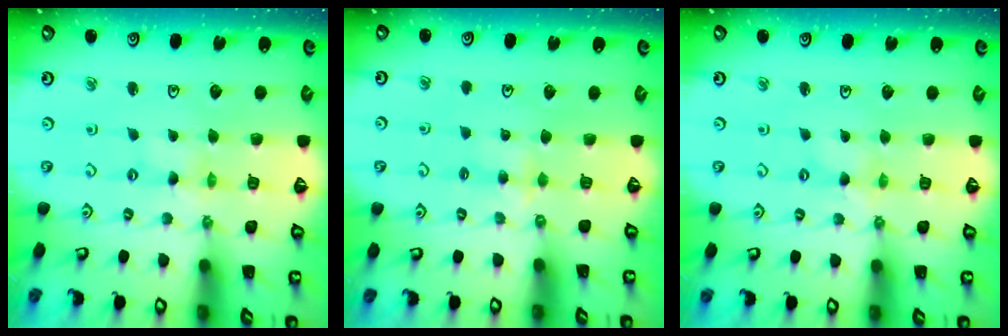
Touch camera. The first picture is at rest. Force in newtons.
{"total": 2.6, "press": 2.5, "slide": 0.4}
{"total": 0.8, "press": 0.7, "slide": 0.2}